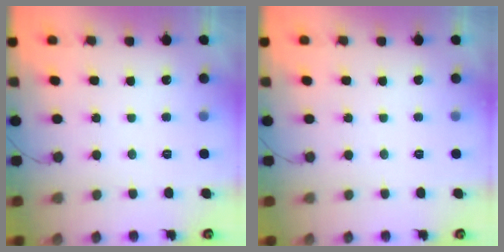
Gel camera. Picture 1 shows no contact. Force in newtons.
{"total": 0.0}